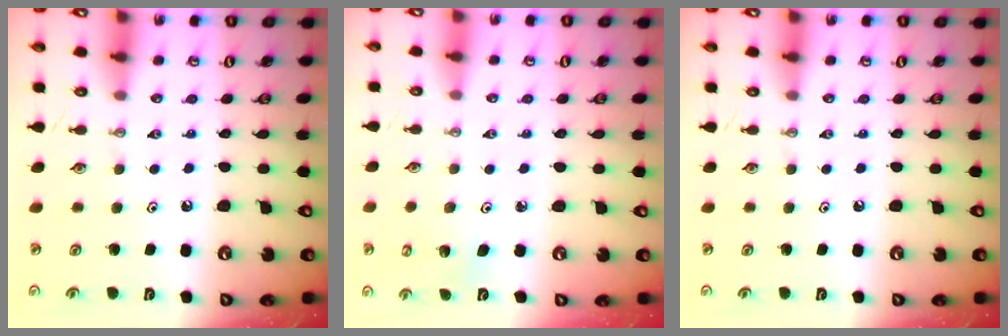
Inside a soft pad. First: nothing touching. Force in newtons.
{"total": 4.0, "press": 3.9, "slide": 0.5}
{"total": 0.0}